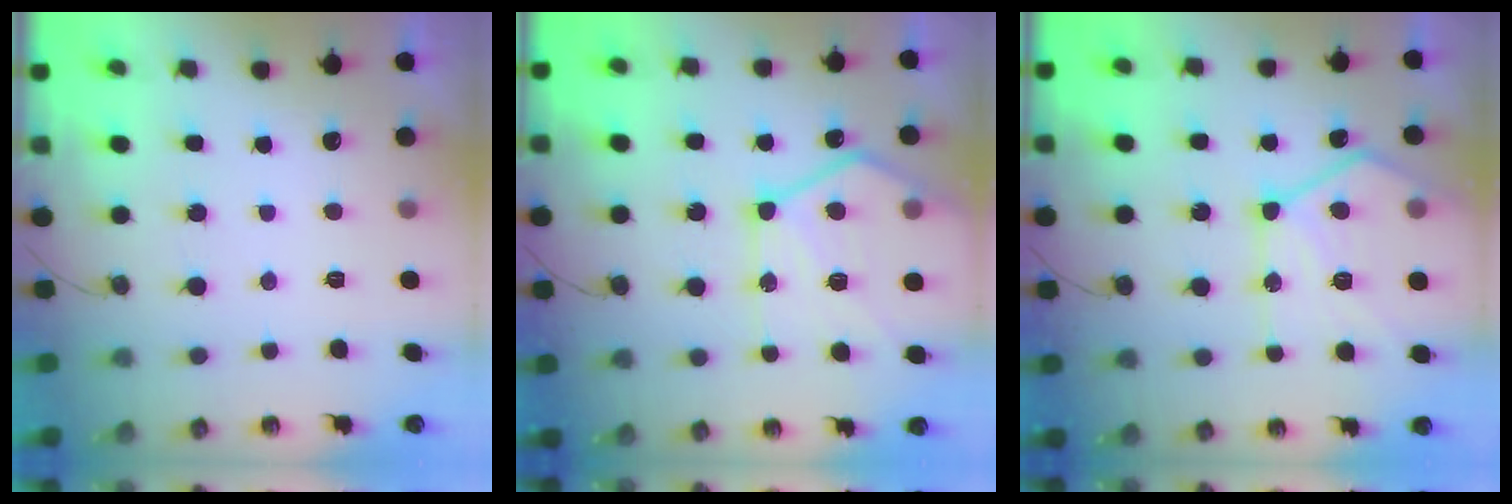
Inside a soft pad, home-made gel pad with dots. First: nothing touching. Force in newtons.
{"total": 18.1, "press": 18.0, "slide": 1.9}
{"total": 17.9, "press": 17.8, "slide": 2.0}